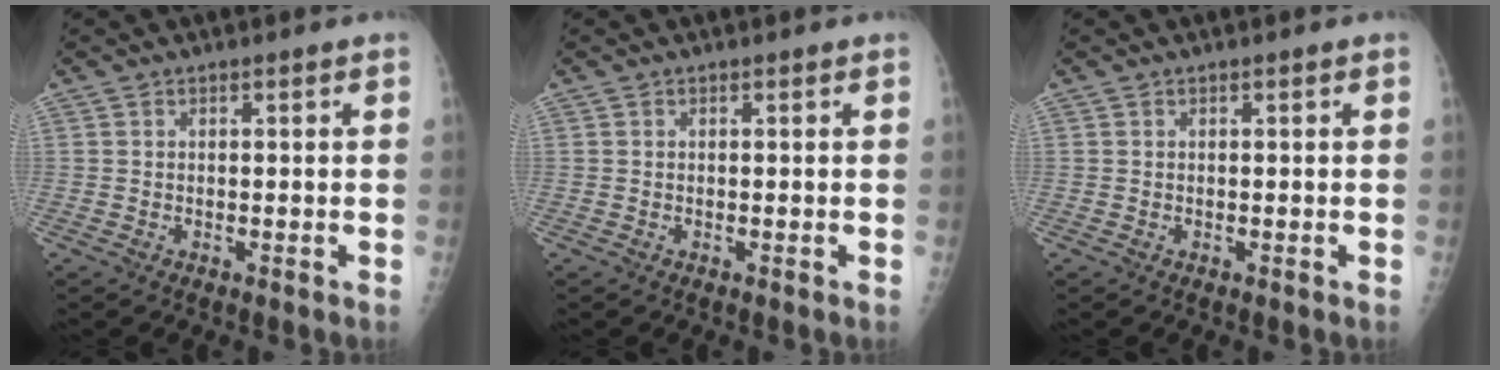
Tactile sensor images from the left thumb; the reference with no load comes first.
{"total": 0.0}
{"total": 0.0}